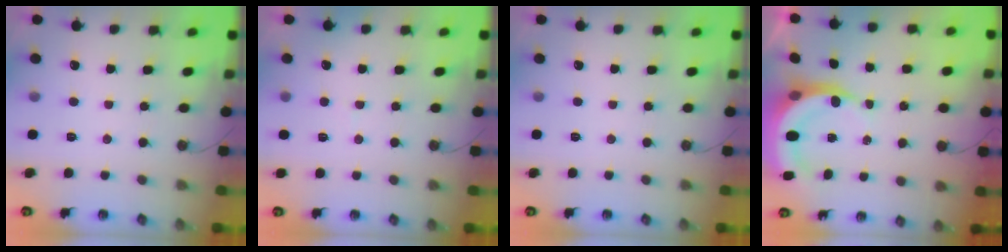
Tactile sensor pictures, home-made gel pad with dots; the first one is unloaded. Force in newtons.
{"total": 2.8, "press": 2.6, "slide": 1.0}
{"total": 0.0}
{"total": 7.8, "press": 7.7, "slide": 1.2}